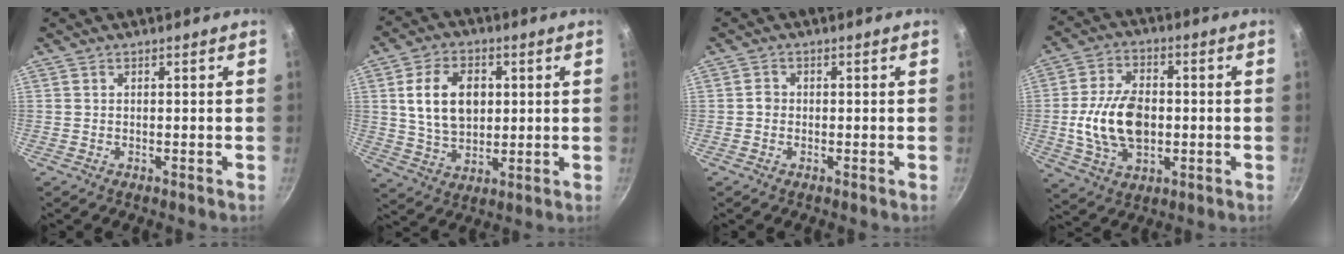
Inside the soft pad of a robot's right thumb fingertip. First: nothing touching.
{"total": 12.5, "force": [2.4, 8.5, 8.8], "torque": [-0.133, -0.006, 0.045]}
{"total": 1.4, "force": [-0.3, 1.3, 0.6], "torque": [-0.006, 0.009, -0.006]}
{"total": 14.2, "force": [-0.9, 9.1, 10.9], "torque": [-0.185, 0.011, -0.015]}